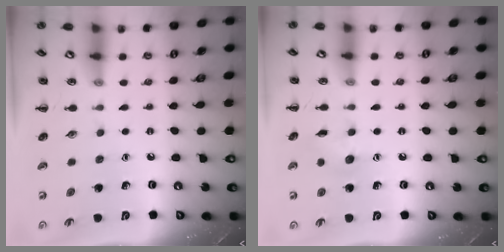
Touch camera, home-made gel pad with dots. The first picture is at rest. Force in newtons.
{"total": 5.3, "press": 5.2, "slide": 1.3}